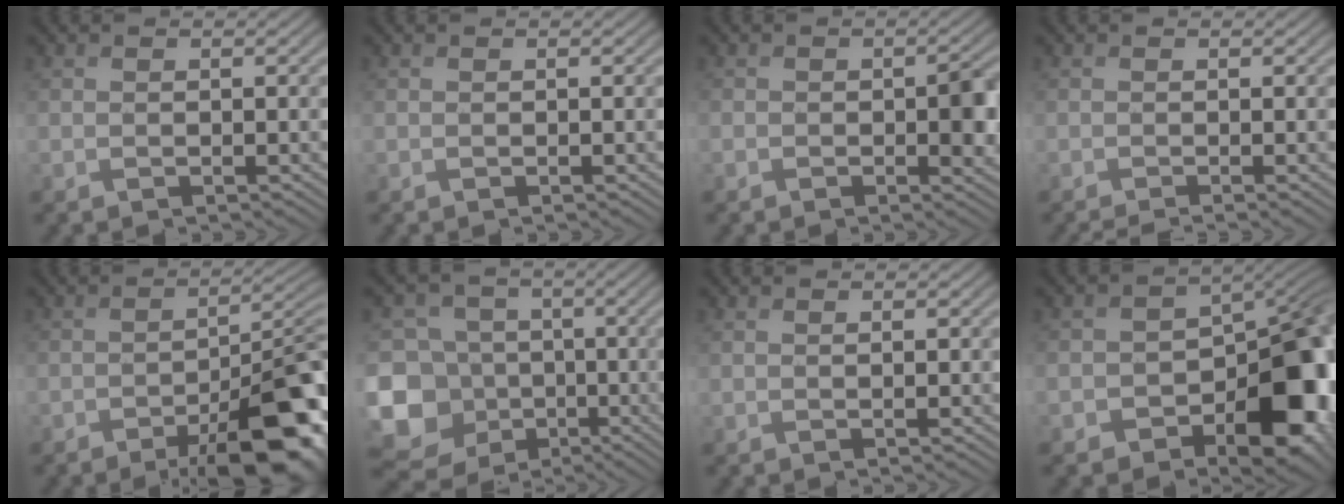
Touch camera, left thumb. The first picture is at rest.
{"total": 0.0}
{"total": 3.2, "force": [-0.6, 2.3, 2.2], "torque": [-0.036, -0.010, -0.011]}
{"total": 2.0, "force": [-1.1, 0.4, 1.6], "torque": [-0.018, -0.005, -0.025]}
{"total": 12.4, "force": [-6.2, 5.0, 9.5], "torque": [-0.116, -0.009, -0.087]}
{"total": 17.2, "force": [-4.8, 15.5, 5.8], "torque": [-0.208, 0.000, -0.095]}
{"total": 0.7, "force": [0.4, 0.1, 0.6], "torque": [-0.010, 0.000, 0.007]}
{"total": 16.6, "force": [-6.6, 11.1, 10.4], "torque": [-0.126, -0.029, -0.092]}